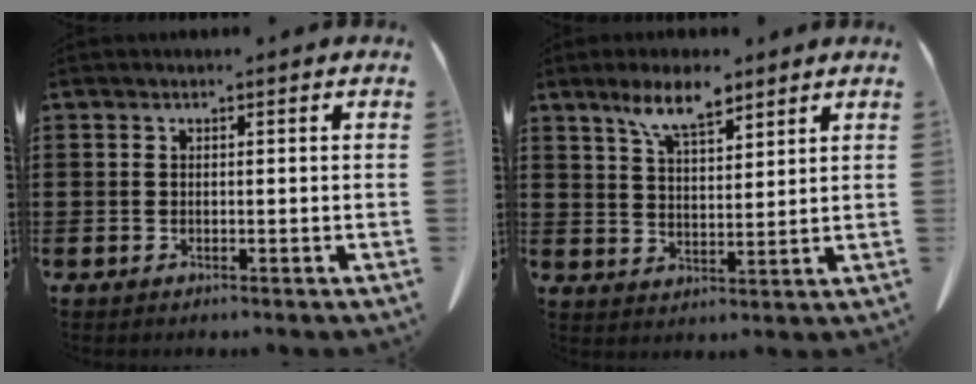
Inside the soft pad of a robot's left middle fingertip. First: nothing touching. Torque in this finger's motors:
{"motor_torque": [1.49, 0.65, 0.39, 0.12]}